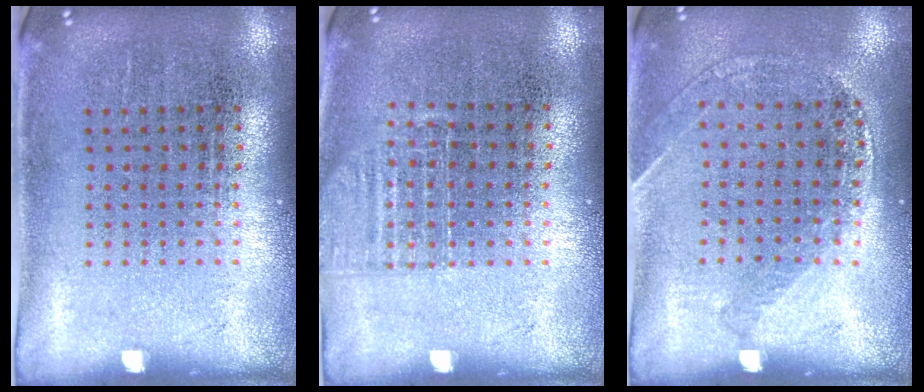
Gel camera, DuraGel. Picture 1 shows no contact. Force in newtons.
{"total": 1.1, "press": 0.9, "slide": 0.5}
{"total": 1.1, "press": 1.1, "slide": 0.2}